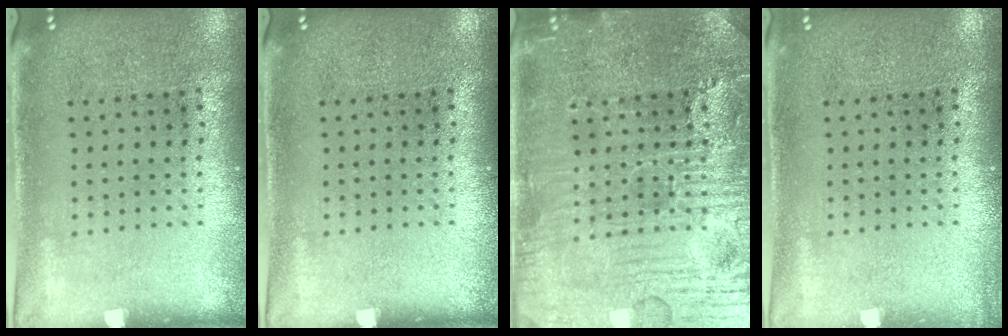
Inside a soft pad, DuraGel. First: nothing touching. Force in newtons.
{"total": 0.0}
{"total": 4.7, "press": 4.6, "slide": 0.4}
{"total": 0.7, "press": 0.7, "slide": 0.0}